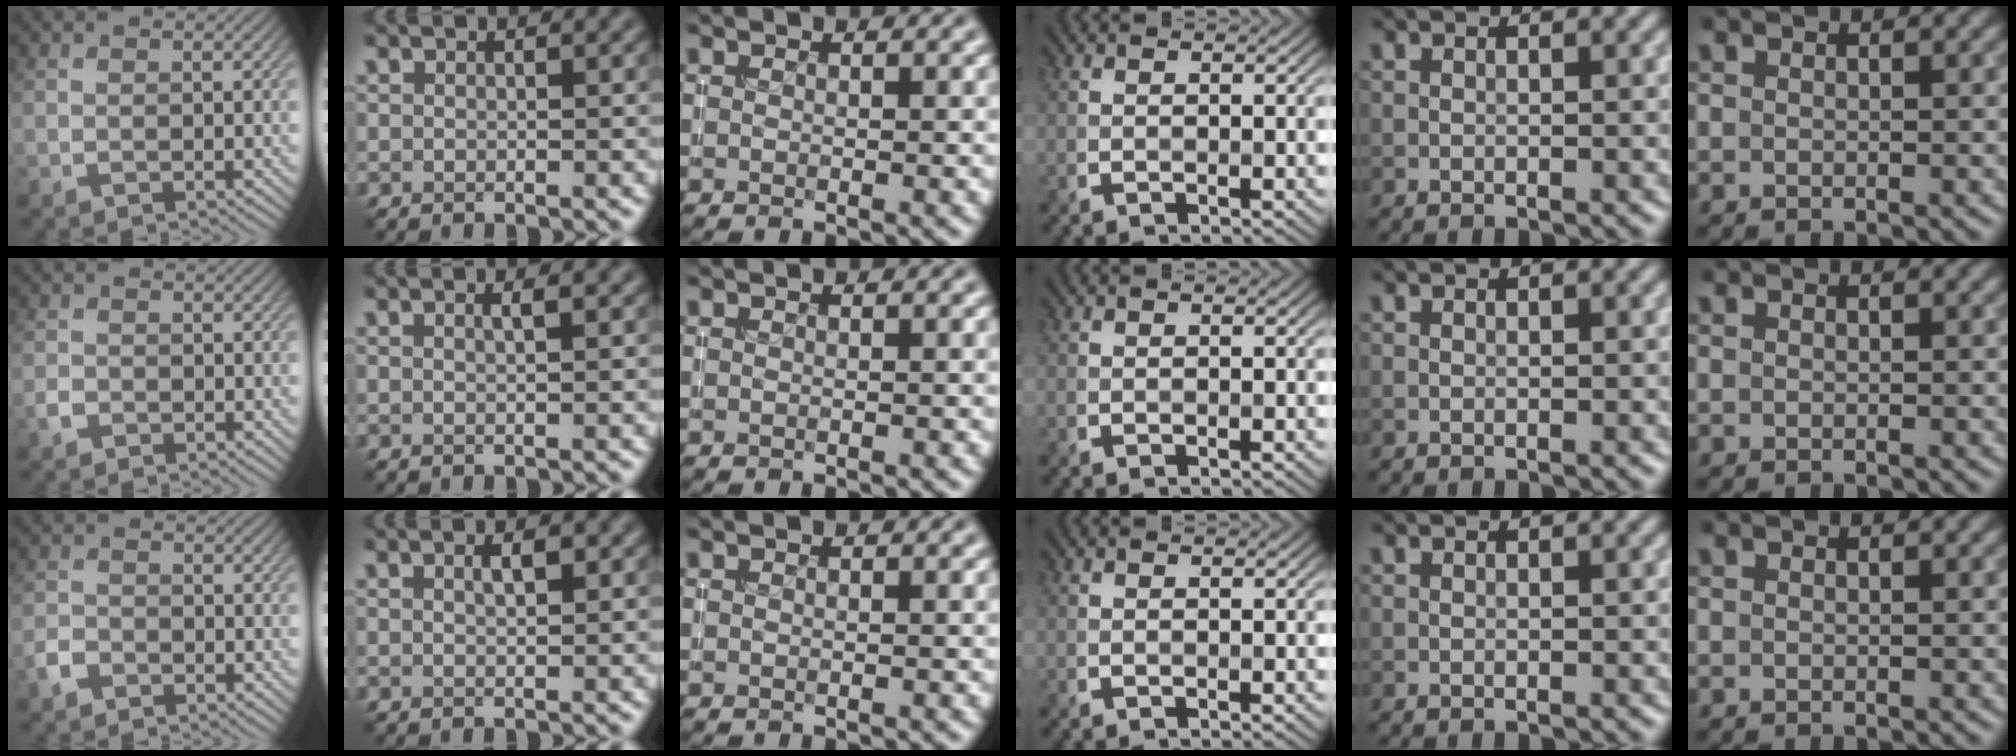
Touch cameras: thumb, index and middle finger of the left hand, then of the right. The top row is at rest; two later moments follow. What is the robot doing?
{"motion": "insert", "object": "coin"}